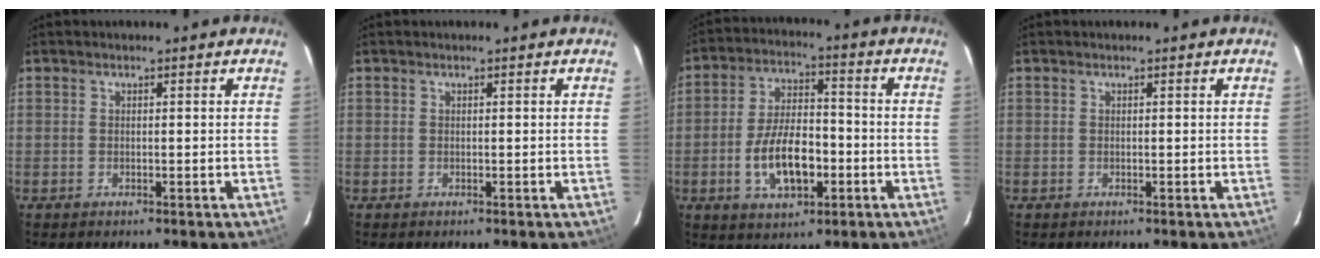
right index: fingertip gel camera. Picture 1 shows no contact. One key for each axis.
{"total": 0.0}
{"total": 11.7, "fx": -3.6, "fy": 5.6, "fz": 9.6, "tx": -0.188, "ty": 0.009, "tz": -0.052}
{"total": 0.0}